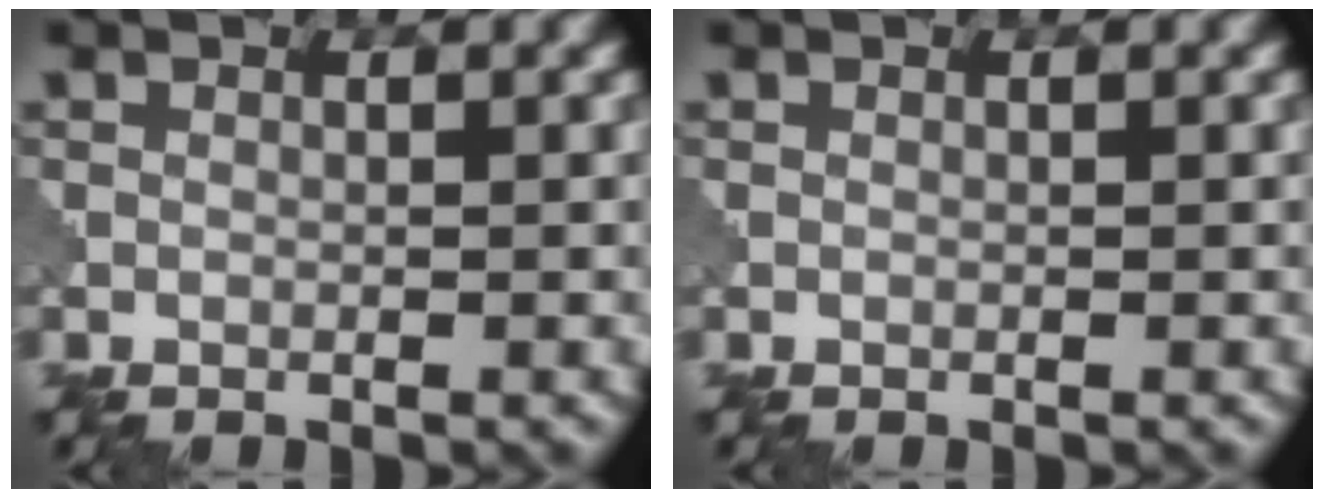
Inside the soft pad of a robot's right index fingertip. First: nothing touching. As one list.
[{"total": 0.0}]